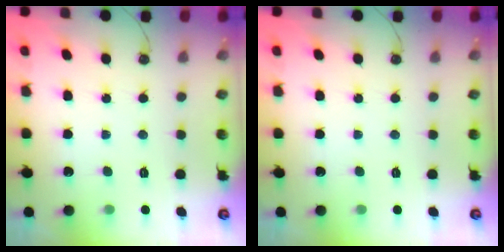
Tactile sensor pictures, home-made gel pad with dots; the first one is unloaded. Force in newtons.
{"total": 0.0}